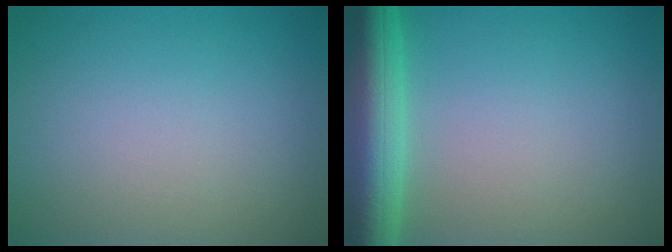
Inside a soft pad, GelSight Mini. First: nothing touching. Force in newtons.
{"total": 7.7, "press": 7.7, "slide": 0.3}